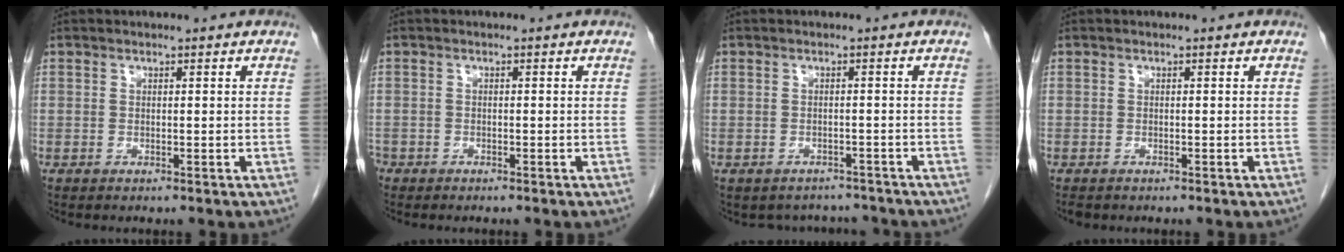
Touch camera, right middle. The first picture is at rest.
{"total": 1.8, "force": [-1.4, 1.0, 0.3], "torque": [-0.013, 0.000, -0.024]}
{"total": 5.1, "force": [-4.6, 2.2, -0.1], "torque": [0.007, 0.014, -0.053]}
{"total": 1.3, "force": [-1.1, 0.7, 0.4], "torque": [-0.010, -0.002, -0.016]}